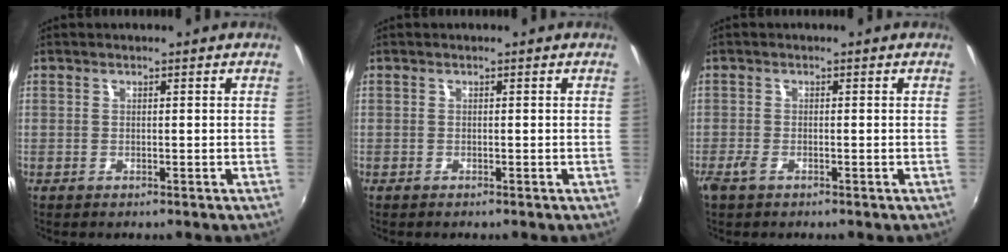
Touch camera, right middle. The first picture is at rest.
{"total": 0.0}
{"total": 2.0, "force": [-1.4, 0.8, 1.3], "torque": [-0.029, -0.005, -0.028]}